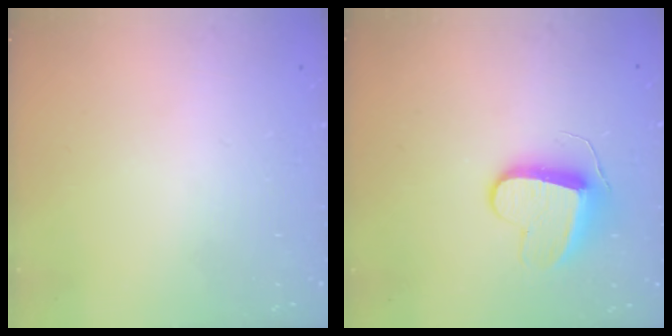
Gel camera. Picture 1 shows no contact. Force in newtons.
{"total": 9.9, "press": 9.8, "slide": 0.8}